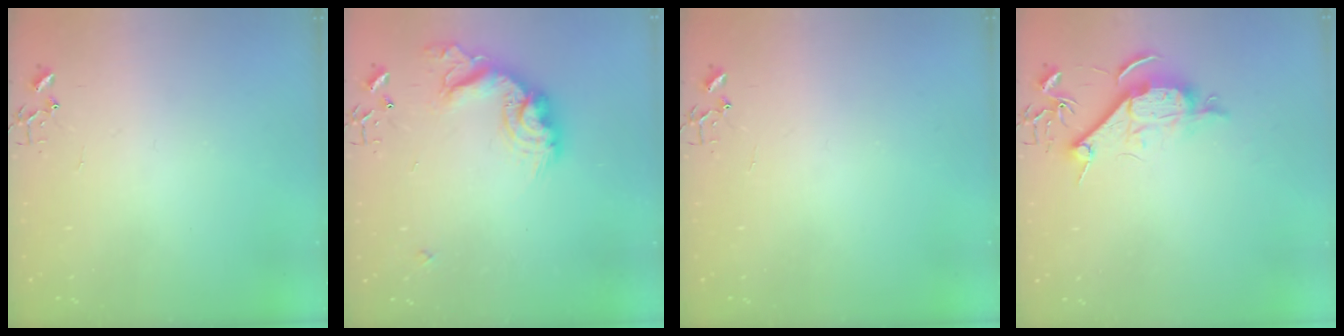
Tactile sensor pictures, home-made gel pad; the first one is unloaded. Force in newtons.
{"total": 17.9, "press": 17.8, "slide": 1.1}
{"total": 0.0}
{"total": 9.3, "press": 9.2, "slide": 1.1}